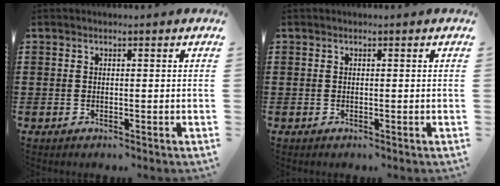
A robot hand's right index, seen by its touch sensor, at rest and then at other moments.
{"total": 0.0}